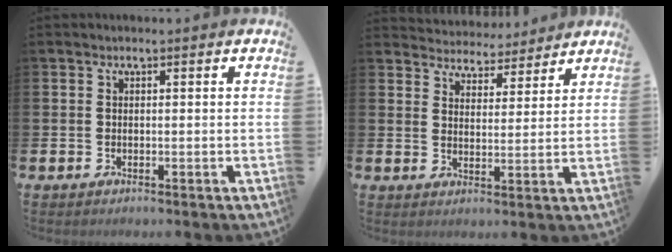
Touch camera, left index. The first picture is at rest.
{"total": 4.7, "force": [4.6, 1.1, -0.4], "torque": [-0.011, -0.035, 0.080]}